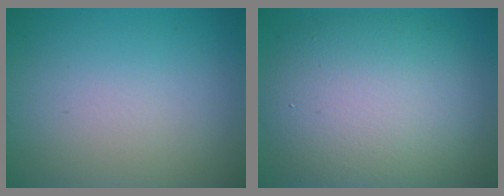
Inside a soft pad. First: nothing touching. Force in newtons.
{"total": 10.1, "press": 10.1, "slide": 0.6}